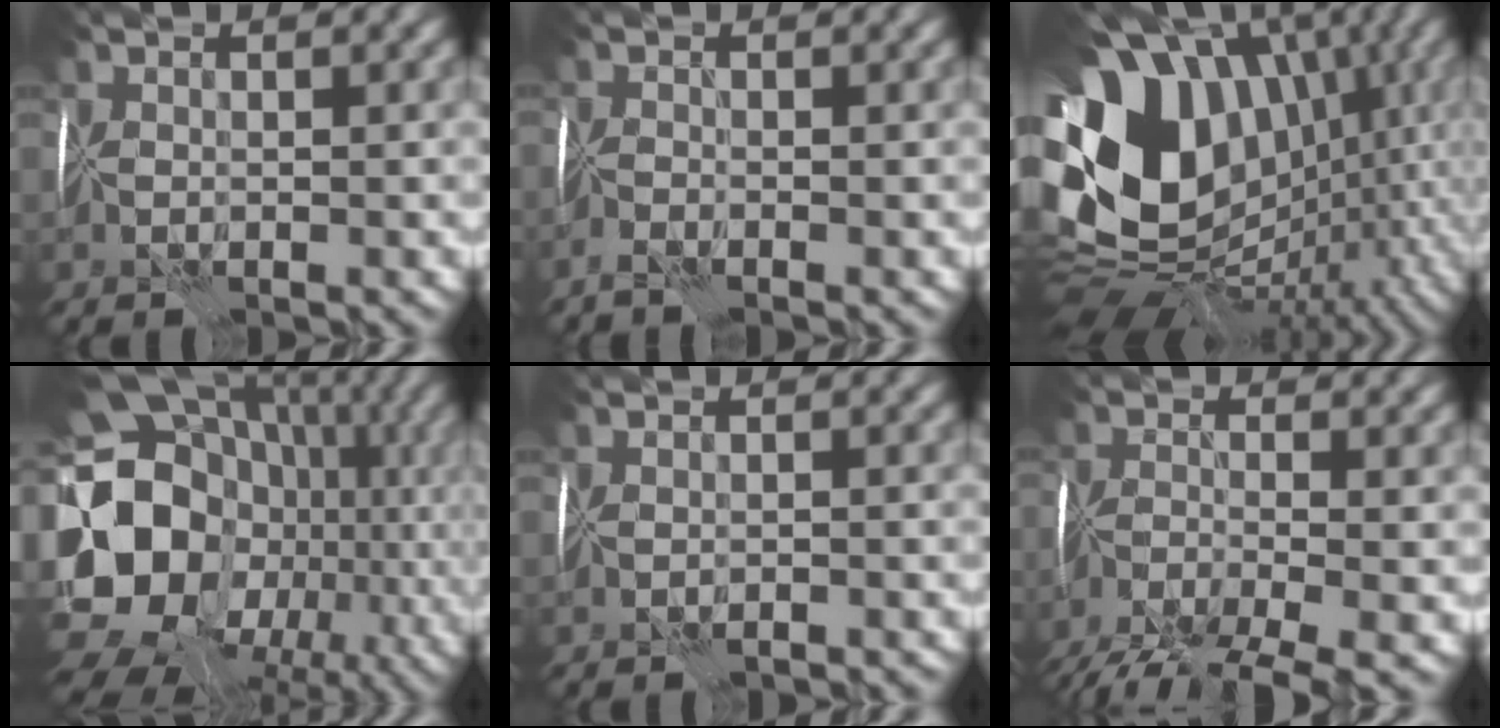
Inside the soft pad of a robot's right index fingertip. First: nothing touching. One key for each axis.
{"total": 2.1, "fx": -1.7, "fy": -1.3, "fz": -0.2, "tx": 0.007, "ty": -0.005, "tz": -0.037}
{"total": 16.5, "fx": 2.0, "fy": 12.4, "fz": 10.6, "tx": -0.204, "ty": 0.006, "tz": 0.056}
{"total": 17.9, "fx": -3.7, "fy": 14.4, "fz": 9.9, "tx": -0.170, "ty": 0.003, "tz": -0.059}
{"total": 2.9, "fx": -2.6, "fy": 1.1, "fz": 0.9, "tx": -0.002, "ty": -0.008, "tz": -0.039}
{"total": 6.1, "fx": -5.5, "fy": -0.7, "fz": 2.6, "tx": -0.040, "ty": -0.025, "tz": -0.106}